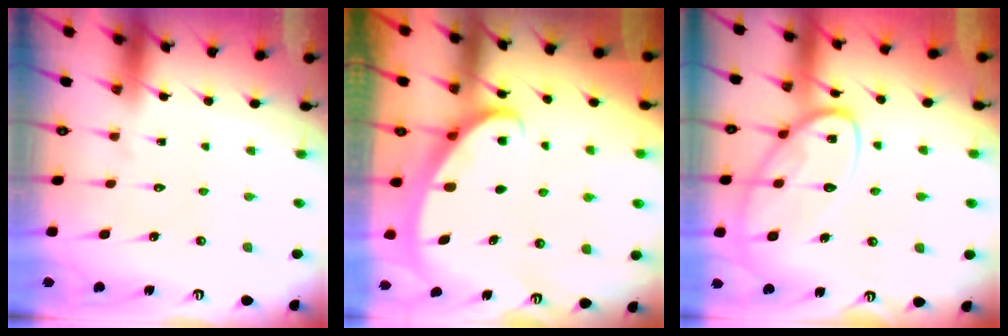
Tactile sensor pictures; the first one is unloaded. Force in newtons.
{"total": 2.6, "press": 2.6, "slide": 0.4}
{"total": 13.5, "press": 13.5, "slide": 1.2}